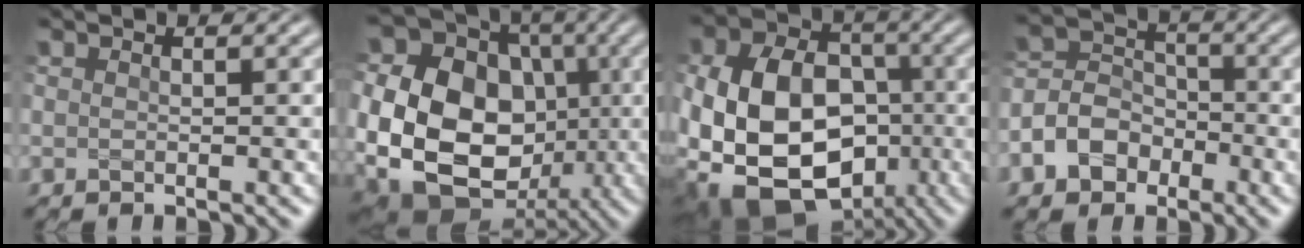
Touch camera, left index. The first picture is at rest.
{"total": 20.5, "force": [-0.7, 17.4, 10.8], "torque": [-0.237, 0.019, -0.043]}
{"total": 17.8, "force": [-5.1, 14.3, 9.4], "torque": [-0.188, -0.034, -0.087]}
{"total": 4.9, "force": [-2.3, 3.8, 2.1], "torque": [-0.029, 0.006, -0.054]}